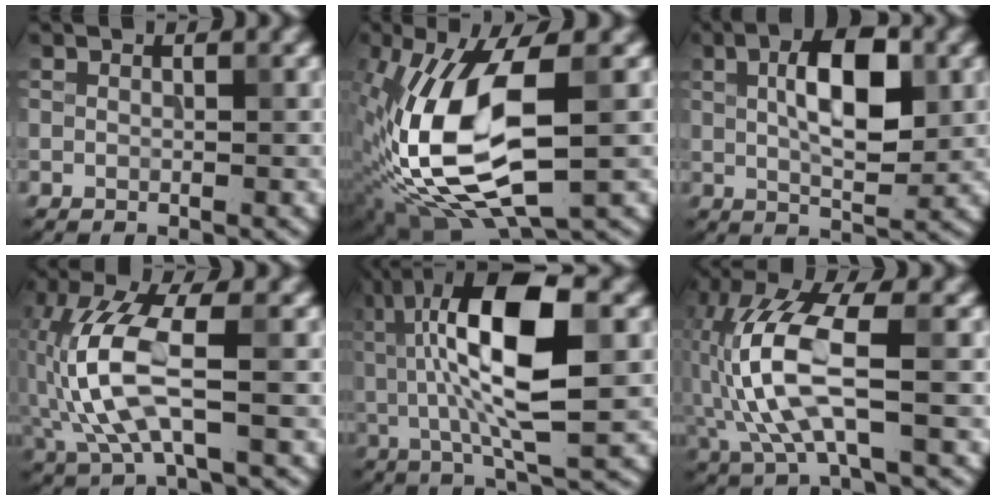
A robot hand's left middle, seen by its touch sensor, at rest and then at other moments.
{"total": 12.3, "force": [-1.3, 5.2, 11.0], "torque": [-0.238, -0.001, -0.027]}
{"total": 6.9, "force": [1.4, 2.8, 6.2], "torque": [-0.098, 0.008, 0.022]}
{"total": 8.3, "force": [-1.0, 3.0, 7.7], "torque": [-0.190, 0.008, -0.019]}
{"total": 11.2, "force": [2.1, 3.1, 10.6], "torque": [-0.185, 0.008, 0.040]}
{"total": 9.2, "force": [-0.9, 3.2, 8.5], "torque": [-0.206, 0.014, -0.020]}